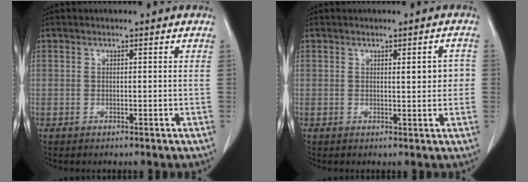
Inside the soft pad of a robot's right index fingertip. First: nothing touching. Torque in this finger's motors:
{"motor_torque": [0.23, 0.23, 0.02, 0.01]}